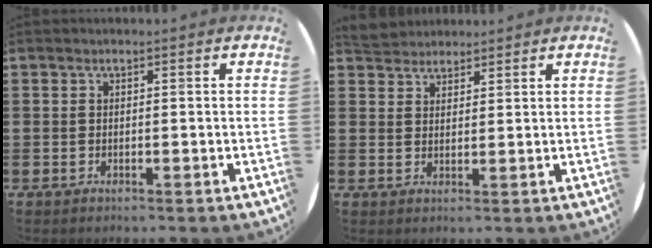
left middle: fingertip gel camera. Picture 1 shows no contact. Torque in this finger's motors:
{"motor_torque": [0.13, -0.14, 0.02, 0.00]}